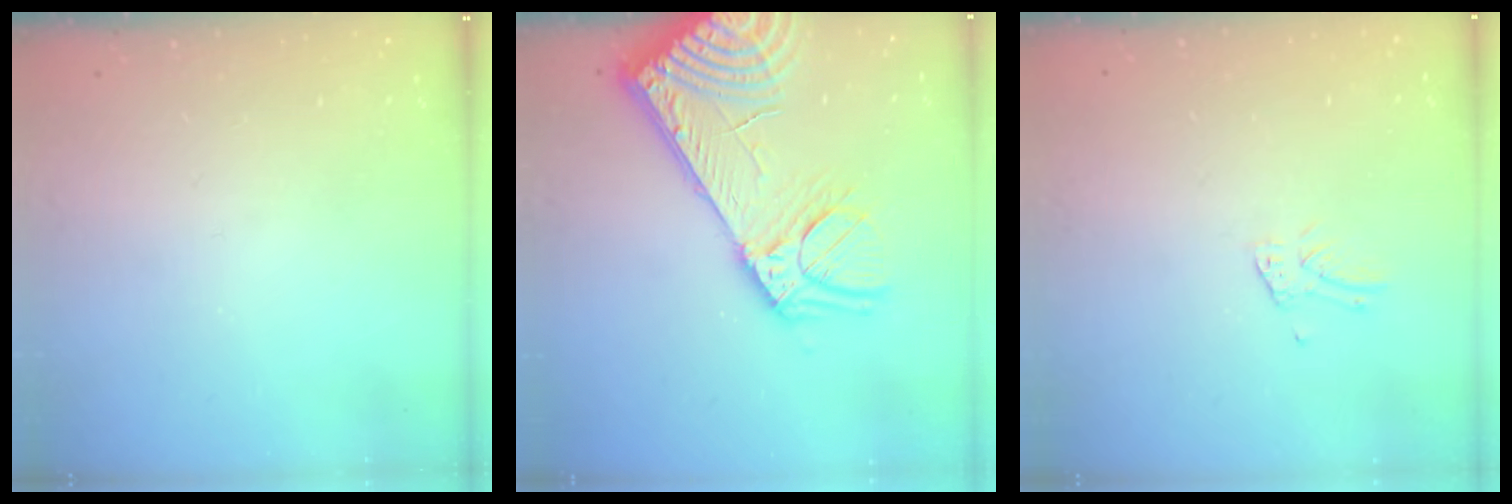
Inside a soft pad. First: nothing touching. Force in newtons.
{"total": 21.0, "press": 20.4, "slide": 4.8}
{"total": 1.9, "press": 1.9, "slide": 0.2}